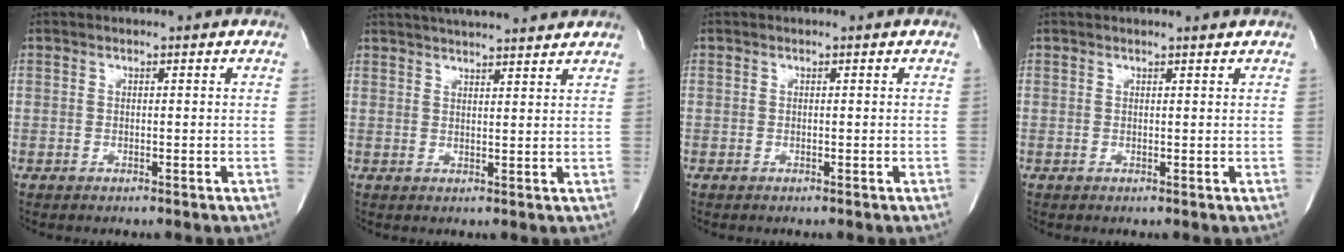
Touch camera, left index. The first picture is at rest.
{"total": 13.6, "force": [12.4, 1.3, 5.6], "torque": [-0.094, 0.028, 0.170]}
{"total": 0.0}
{"total": 1.9, "force": [1.9, -0.3, 0.2], "torque": [-0.010, -0.002, 0.022]}